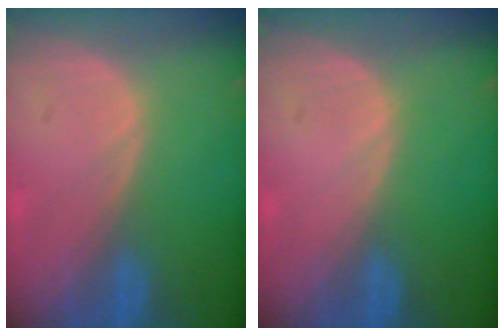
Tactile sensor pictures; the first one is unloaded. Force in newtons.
{"total": 0.0}